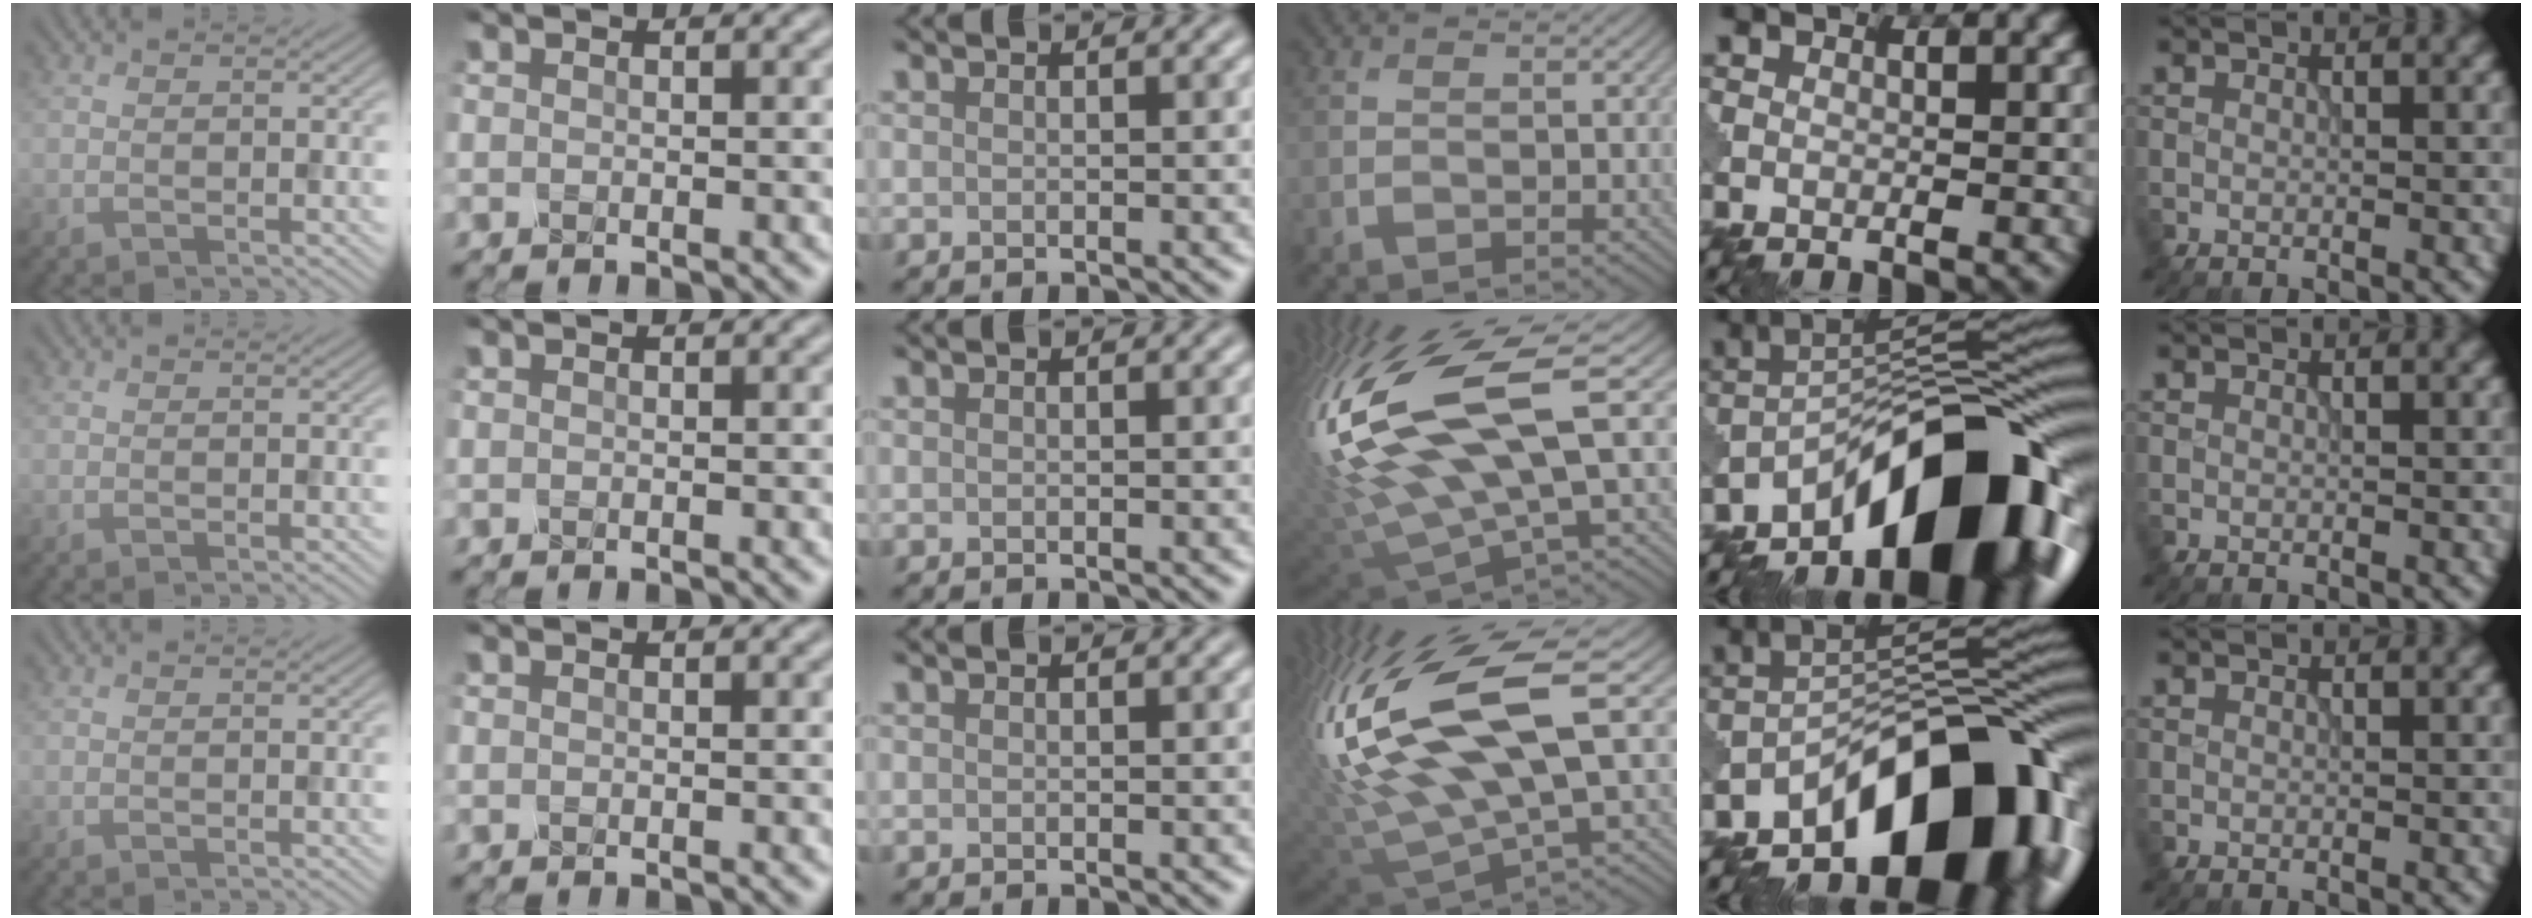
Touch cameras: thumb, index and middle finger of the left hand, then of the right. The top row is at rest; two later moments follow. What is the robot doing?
{"motion": "shake", "object": "salt shaker"}